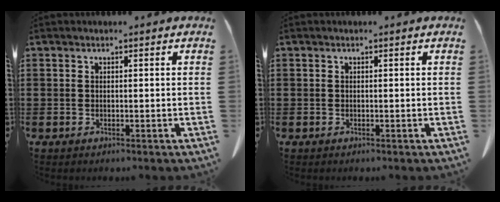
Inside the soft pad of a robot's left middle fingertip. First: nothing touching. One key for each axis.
{"total": 0.0}